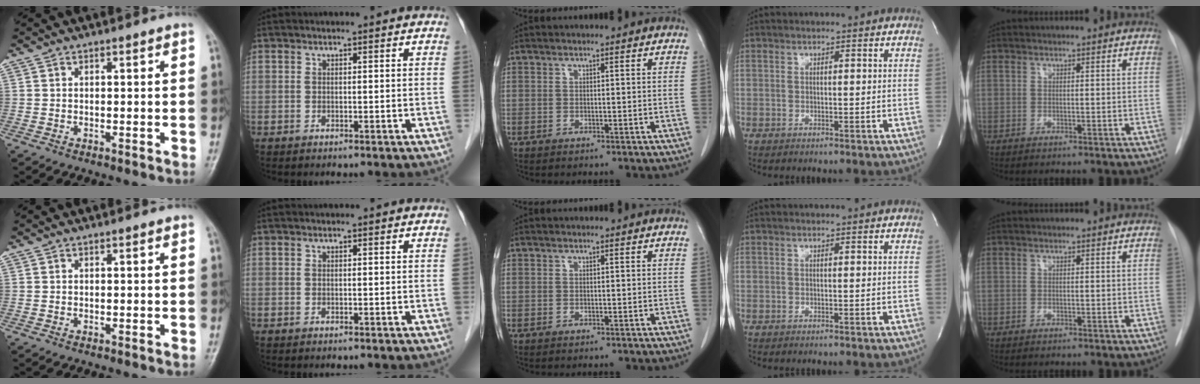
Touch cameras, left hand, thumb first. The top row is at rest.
{}